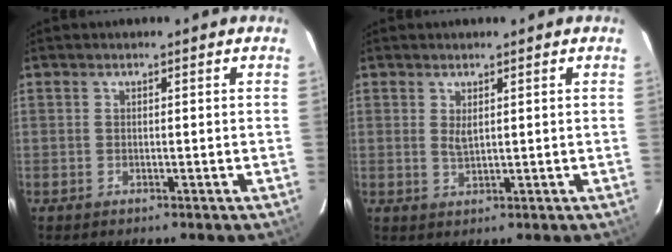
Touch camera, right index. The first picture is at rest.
{"total": 1.7, "force": [0.7, 0.5, 1.4], "torque": [-0.026, -0.001, 0.015]}